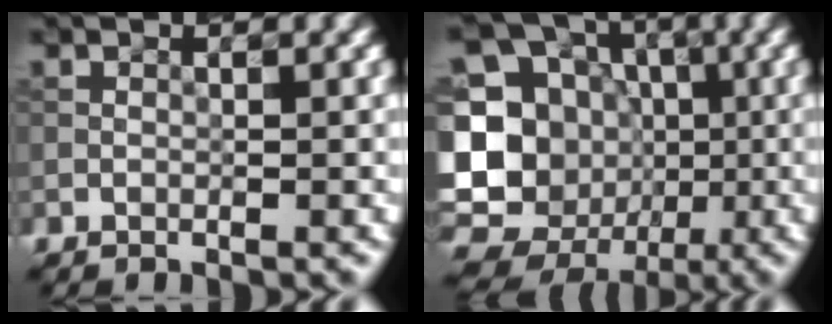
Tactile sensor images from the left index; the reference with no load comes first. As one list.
[{"total": 19.1, "force": [-2.8, 18.0, 5.7], "torque": [-0.137, 0.000, -0.069]}]